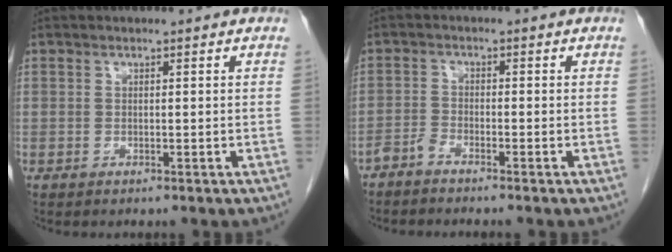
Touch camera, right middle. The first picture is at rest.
{"total": 1.8, "force": [-1.7, 0.0, 0.6], "torque": [-0.015, -0.002, -0.037]}